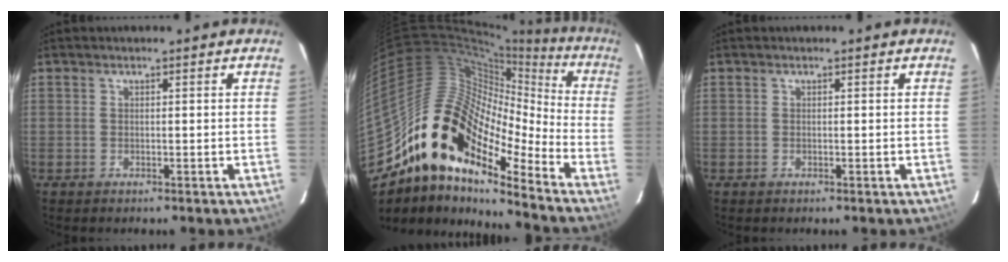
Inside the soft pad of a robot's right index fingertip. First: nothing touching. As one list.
[{"total": 18.2, "force": [-12.5, 7.9, 10.5], "torque": [-0.163, 0.009, -0.251]}, {"total": 0.0}]